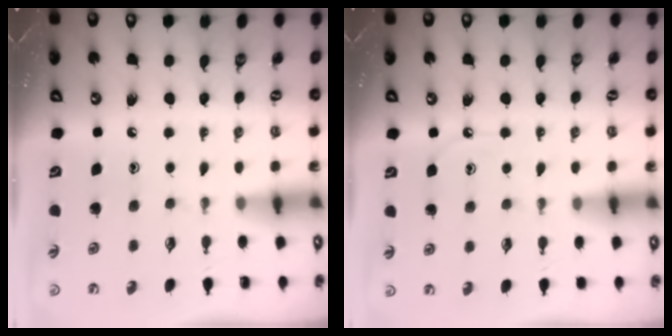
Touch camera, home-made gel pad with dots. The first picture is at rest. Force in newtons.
{"total": 4.7, "press": 4.7, "slide": 0.4}